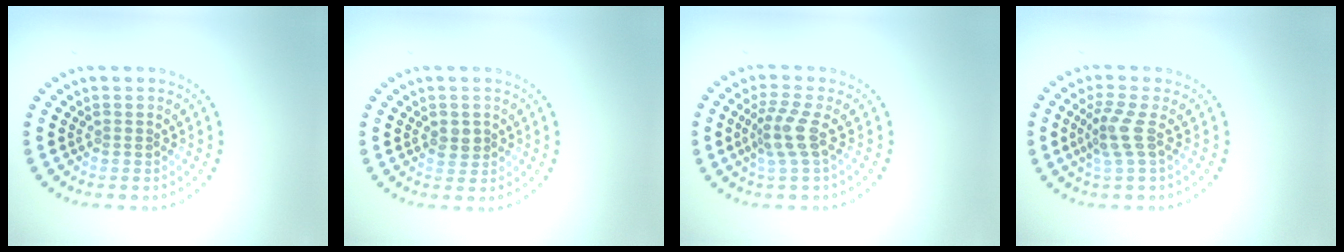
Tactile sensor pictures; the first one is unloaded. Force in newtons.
{"total": 1.4, "press": 1.4, "slide": 0.2}
{"total": 2.9, "press": 2.2, "slide": 1.8}
{"total": 2.7, "press": 2.0, "slide": 1.7}